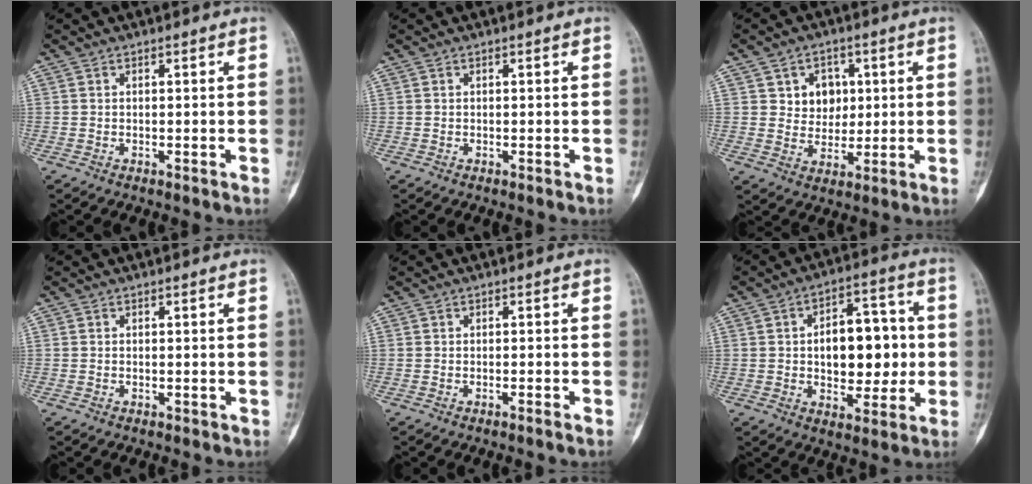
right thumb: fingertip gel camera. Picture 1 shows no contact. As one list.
[{"total": 0.0}, {"total": 7.0, "force": [2.1, 5.8, 3.2], "torque": [-0.013, -0.007, 0.036]}, {"total": 0.0}, {"total": 0.8, "force": [-0.6, -0.1, 0.4], "torque": [-0.013, 0.002, -0.008]}, {"total": 14.0, "force": [0.2, 8.3, 11.3], "torque": [-0.118, 0.021, 0.006]}]